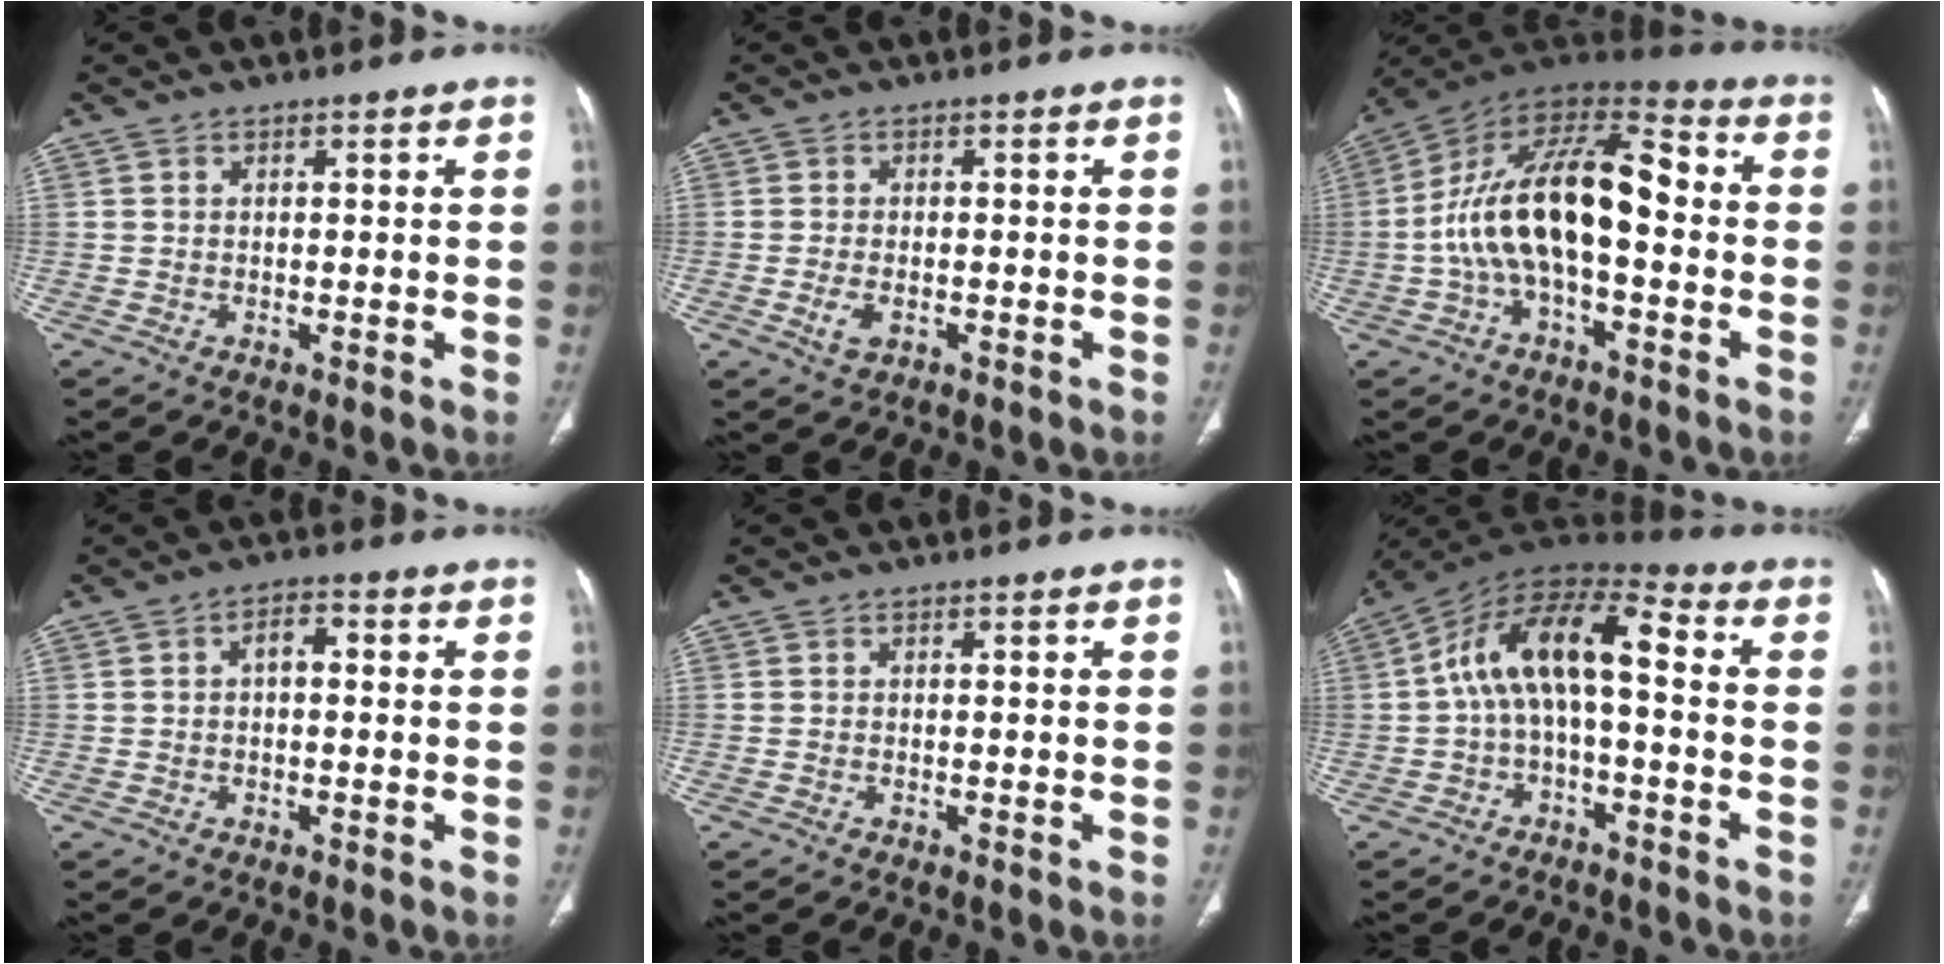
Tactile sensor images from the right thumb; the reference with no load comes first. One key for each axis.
{"total": 3.0, "fx": -1.0, "fy": 1.7, "fz": 2.2, "tx": -0.048, "ty": 0.001, "tz": -0.016}
{"total": 19.3, "fx": -1.8, "fy": 9.3, "fz": 16.8, "tx": -0.289, "ty": 0.054, "tz": -0.037}
{"total": 3.0, "fx": 0.1, "fy": 1.6, "fz": 2.6, "tx": -0.037, "ty": 0.012, "tz": -0.002}
{"total": 0.0}
{"total": 13.3, "fx": -0.3, "fy": 6.3, "fz": 11.7, "tx": -0.199, "ty": 0.058, "tz": -0.017}